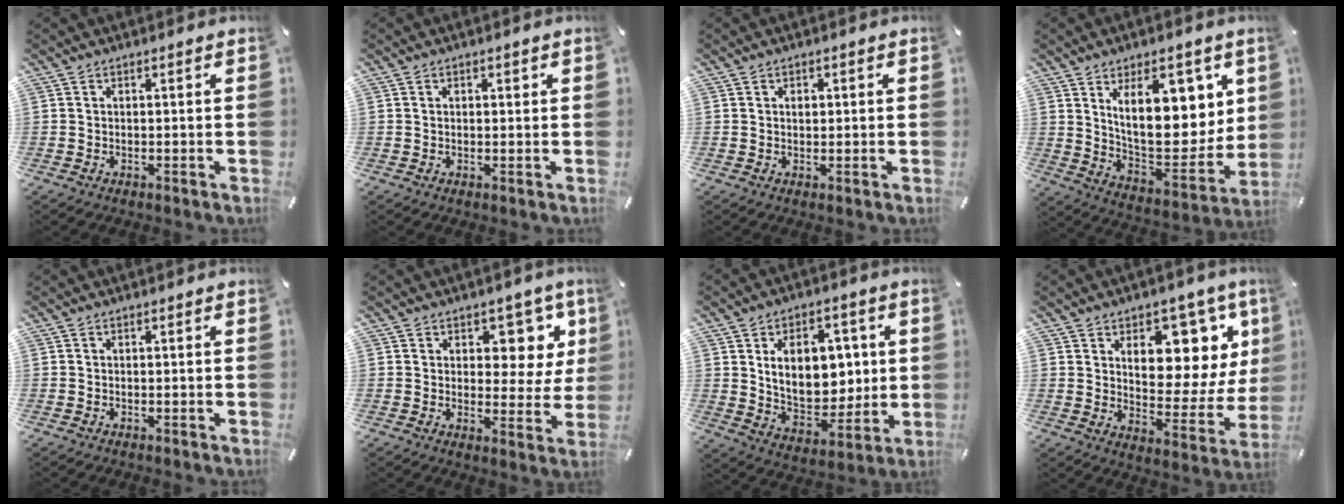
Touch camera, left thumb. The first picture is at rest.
{"total": 1.0, "force": [0.2, 0.7, 0.6], "torque": [-0.013, 0.005, 0.003]}
{"total": 1.4, "force": [0.3, 1.1, 0.9], "torque": [-0.004, -0.001, 0.001]}
{"total": 18.6, "force": [8.6, 9.4, 13.5], "torque": [-0.180, -0.053, 0.145]}
{"total": 0.0}
{"total": 9.3, "force": [5.3, 6.1, 4.6], "torque": [-0.044, -0.041, 0.092]}
{"total": 14.6, "force": [3.5, 10.5, 9.5], "torque": [-0.141, -0.007, 0.067]}
{"total": 12.9, "force": [7.8, 7.6, 7.0], "torque": [-0.083, -0.083, 0.135]}